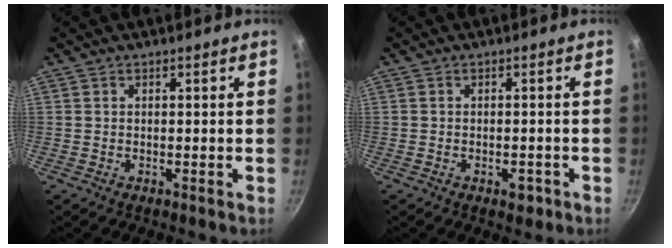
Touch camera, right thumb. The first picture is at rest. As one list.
[{"total": 2.5, "force": [-1.2, 1.5, 1.6], "torque": [-0.017, 0.010, -0.008]}]